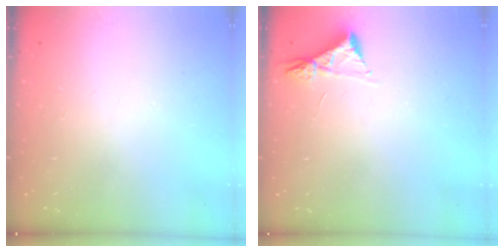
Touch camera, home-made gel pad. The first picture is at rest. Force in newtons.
{"total": 4.5, "press": 4.4, "slide": 0.5}